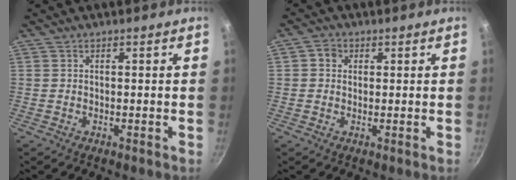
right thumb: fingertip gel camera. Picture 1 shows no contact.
{"total": 2.7, "force": [0.7, 2.4, 1.0], "torque": [-0.003, 0.000, 0.005]}